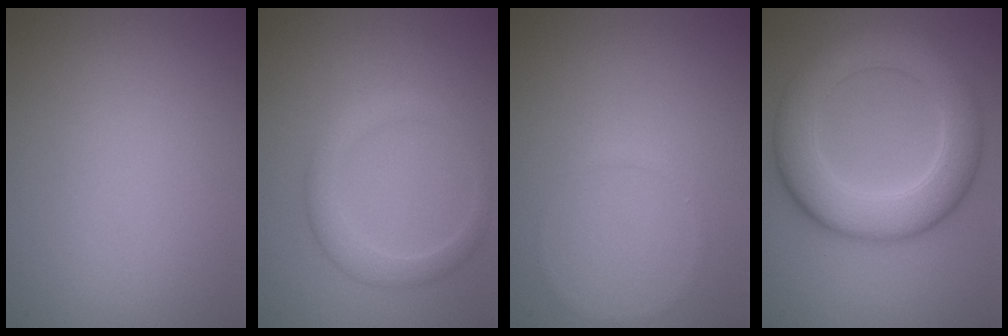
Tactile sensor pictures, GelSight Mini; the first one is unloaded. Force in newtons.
{"total": 2.6, "press": 2.6, "slide": 0.3}
{"total": 0.5, "press": 0.5, "slide": 0.1}
{"total": 7.8, "press": 7.8, "slide": 0.4}